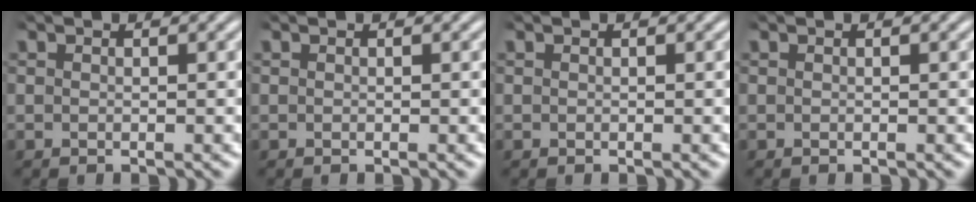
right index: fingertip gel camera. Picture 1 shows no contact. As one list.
[{"total": 0.0}, {"total": 0.0}, {"total": 0.0}]